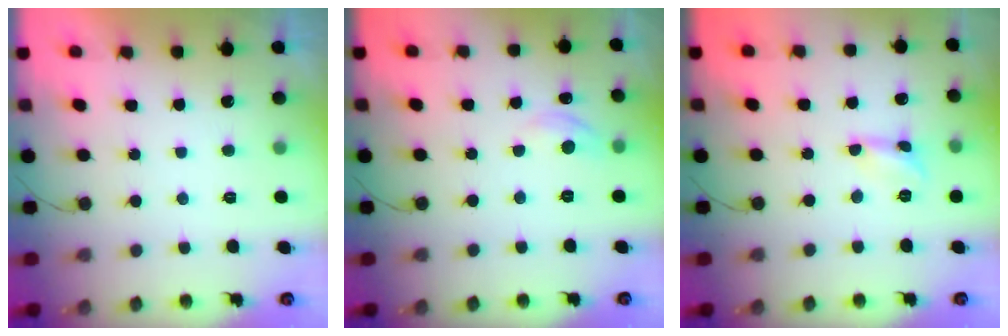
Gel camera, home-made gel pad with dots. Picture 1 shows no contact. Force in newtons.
{"total": 5.5, "press": 5.5, "slide": 0.6}
{"total": 2.6, "press": 2.6, "slide": 0.2}